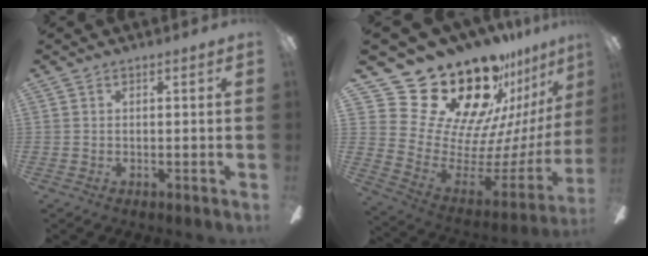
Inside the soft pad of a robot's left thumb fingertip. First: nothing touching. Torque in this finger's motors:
{"motor_torque": [1.17, 1.44, 1.24, -1.53, 0.06]}